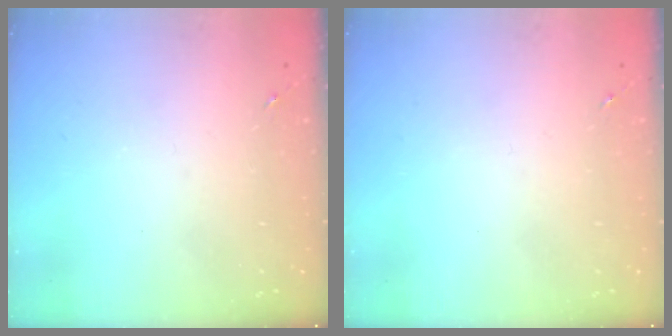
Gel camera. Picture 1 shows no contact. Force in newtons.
{"total": 0.0}